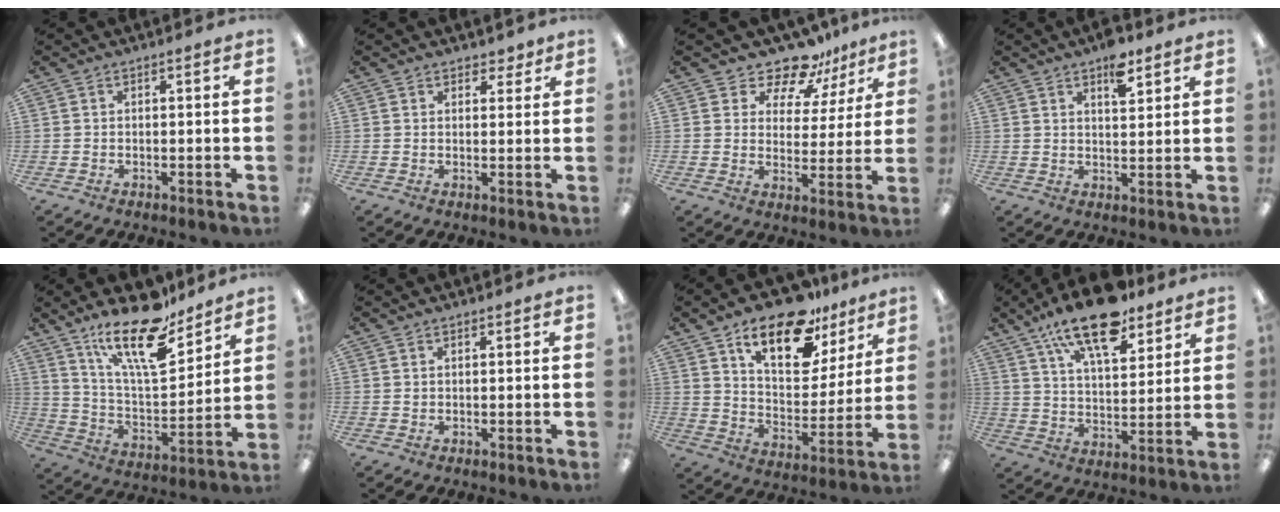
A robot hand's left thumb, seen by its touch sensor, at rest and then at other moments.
{"total": 2.8, "force": [2.1, 1.8, 0.5], "torque": [0.004, -0.006, 0.037]}
{"total": 10.8, "force": [9.3, 4.8, 2.7], "torque": [-0.052, -0.074, 0.172]}
{"total": 7.1, "force": [4.9, 2.9, 4.2], "torque": [-0.046, -0.028, 0.079]}
{"total": 20.1, "force": [14.8, 6.8, 11.8], "torque": [-0.206, -0.093, 0.252]}
{"total": 0.7, "force": [0.4, 0.6, 0.1], "torque": [-0.003, 0.001, 0.008]}
{"total": 18.6, "force": [12.9, 8.2, 10.5], "torque": [-0.169, -0.073, 0.222]}
{"total": 17.5, "force": [12.4, 6.8, 10.2], "torque": [-0.172, -0.061, 0.211]}